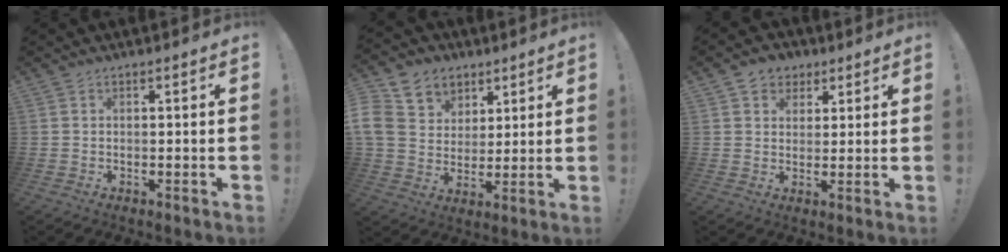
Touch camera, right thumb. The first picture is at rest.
{"total": 13.2, "force": [5.3, 11.0, 5.0], "torque": [-0.089, -0.028, 0.111]}
{"total": 6.0, "force": [2.9, 5.0, 1.3], "torque": [-0.010, -0.013, 0.056]}